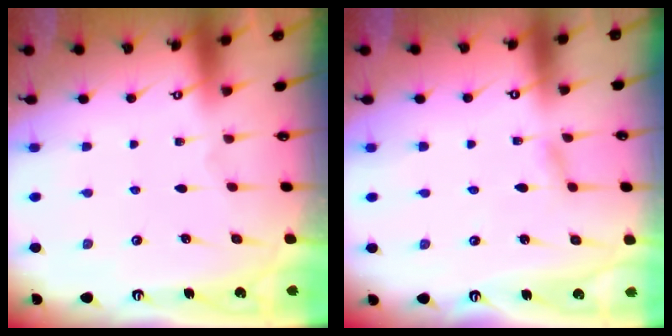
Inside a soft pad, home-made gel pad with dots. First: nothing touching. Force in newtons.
{"total": 2.5, "press": 2.5, "slide": 0.2}